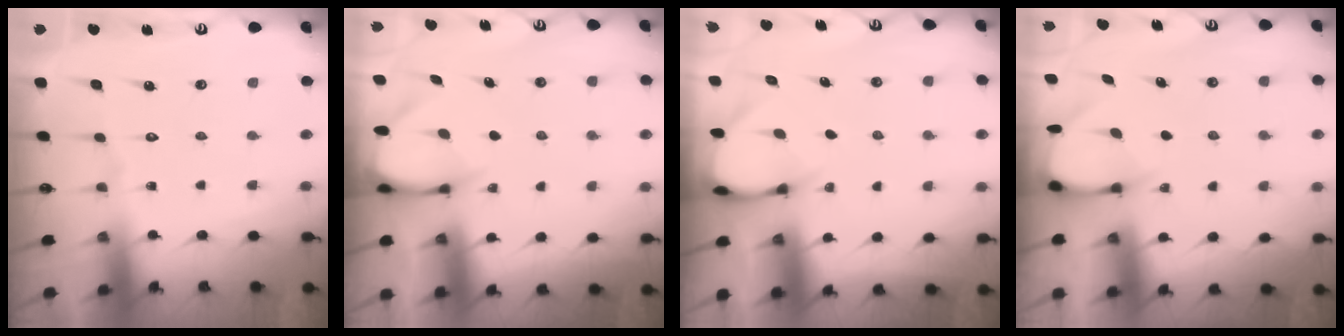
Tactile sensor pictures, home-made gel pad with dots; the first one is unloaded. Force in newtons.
{"total": 3.5, "press": 3.5, "slide": 0.3}
{"total": 3.6, "press": 3.6, "slide": 0.2}
{"total": 3.8, "press": 3.8, "slide": 0.3}